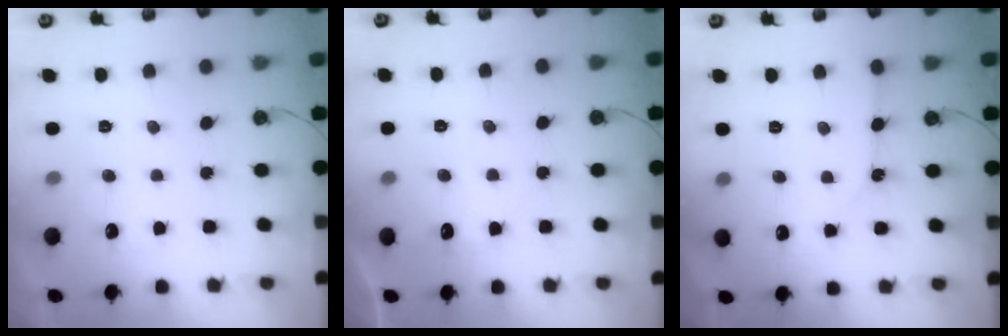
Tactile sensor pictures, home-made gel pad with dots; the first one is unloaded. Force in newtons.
{"total": 6.3, "press": 6.3, "slide": 0.7}
{"total": 2.8, "press": 2.8, "slide": 0.5}